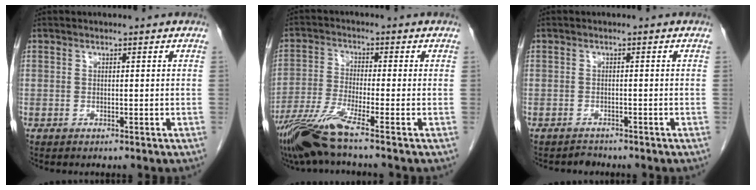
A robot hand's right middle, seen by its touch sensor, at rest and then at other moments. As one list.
[{"total": 8.5, "force": [-6.2, -1.2, 5.7], "torque": [-0.117, -0.031, -0.120]}, {"total": 1.2, "force": [-1.1, 0.3, -0.3], "torque": [0.004, -0.003, -0.017]}]